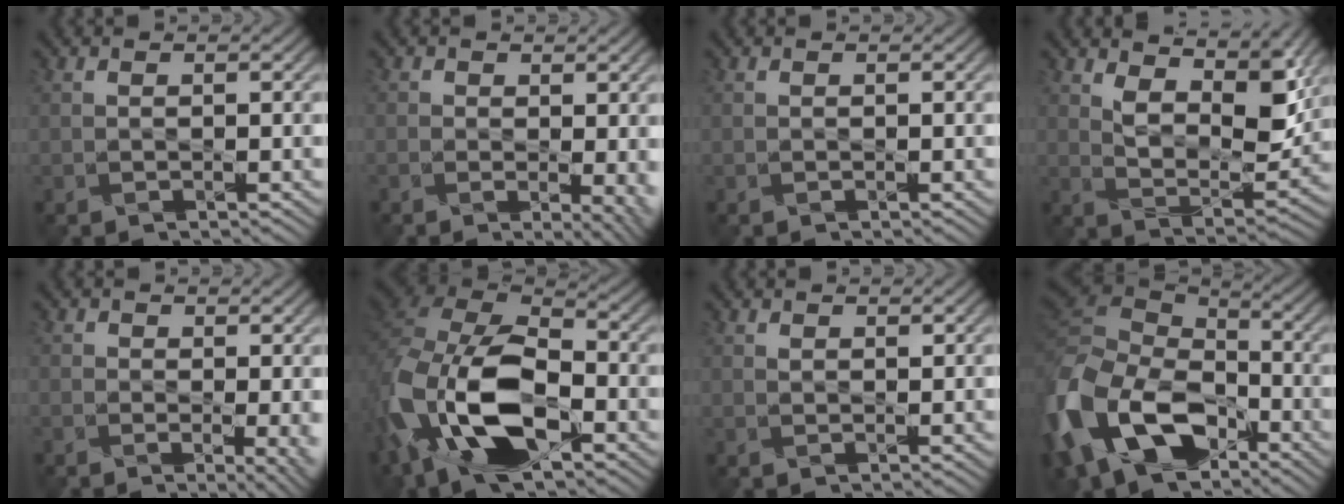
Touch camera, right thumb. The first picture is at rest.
{"total": 5.1, "force": [-0.9, 2.3, 4.5], "torque": [-0.054, -0.010, -0.002]}
{"total": 0.0}
{"total": 9.3, "force": [5.9, 4.0, 6.0], "torque": [-0.127, -0.010, 0.105]}
{"total": 4.8, "force": [-0.9, 2.1, 4.3], "torque": [-0.047, -0.008, -0.005]}
{"total": 15.7, "force": [-5.8, 9.2, 11.3], "torque": [-0.269, -0.037, -0.110]}
{"total": 1.0, "force": [1.0, 0.2, -0.3], "torque": [0.005, -0.005, 0.020]}
{"total": 18.4, "force": [-7.7, 12.3, 11.3], "torque": [-0.309, -0.042, -0.134]}